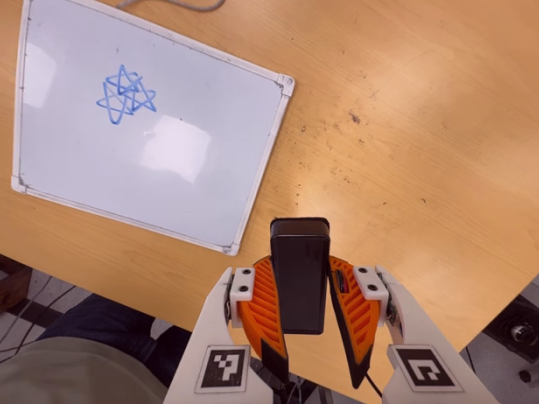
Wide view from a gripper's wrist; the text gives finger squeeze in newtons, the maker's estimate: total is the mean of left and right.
{"total": 10.2, "left": 8.3, "right": 12.1}